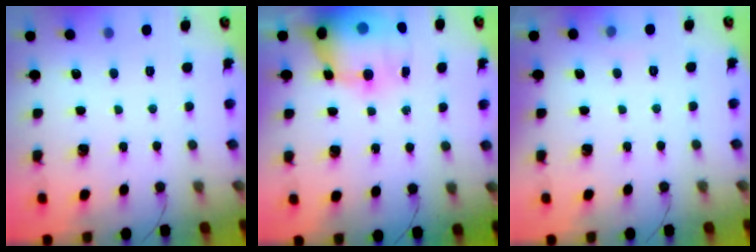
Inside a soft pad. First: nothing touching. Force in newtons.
{"total": 19.6, "press": 17.7, "slide": 8.5}
{"total": 4.3, "press": 2.9, "slide": 3.2}